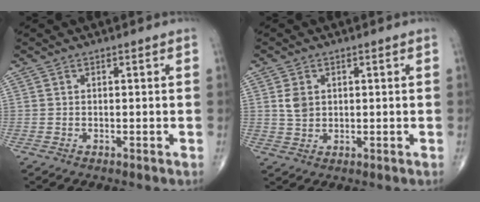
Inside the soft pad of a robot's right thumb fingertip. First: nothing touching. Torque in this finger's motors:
{"motor_torque": [-0.06, 0.68, 0.39, 0.13, 0.01]}